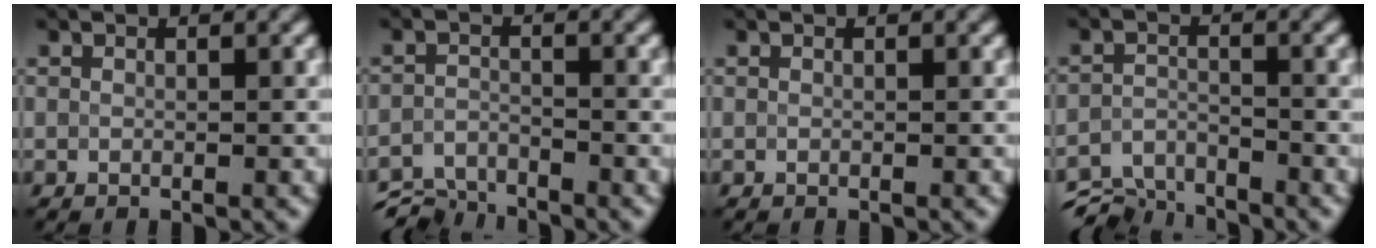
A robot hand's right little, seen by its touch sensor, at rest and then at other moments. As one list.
[{"total": 4.3, "force": [-4.0, 1.1, 0.9], "torque": [-0.017, -0.011, -0.081]}, {"total": 0.0}, {"total": 5.2, "force": [-4.8, 1.4, 1.3], "torque": [-0.024, -0.014, -0.094]}]